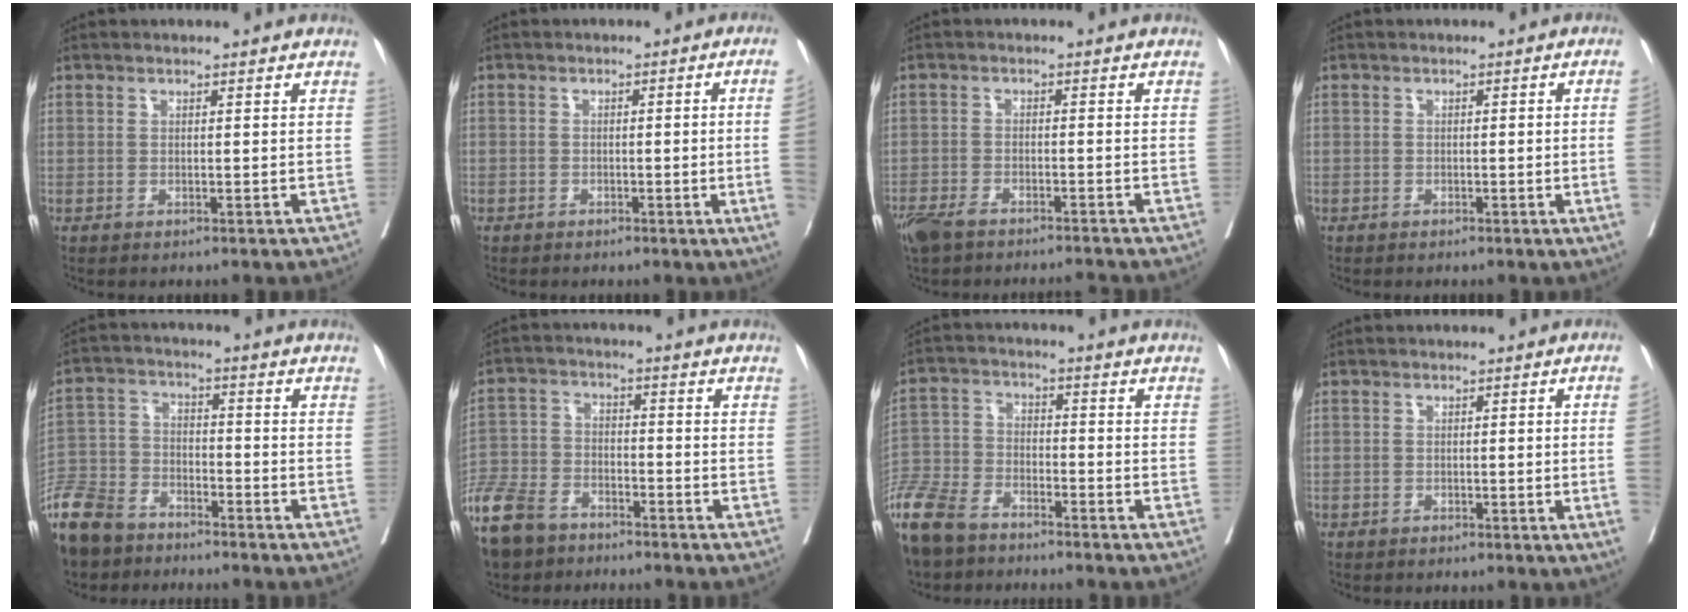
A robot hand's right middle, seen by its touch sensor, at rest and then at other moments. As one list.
[{"total": 5.1, "force": [-1.1, -0.2, 5.0], "torque": [-0.061, 0.003, -0.016]}, {"total": 7.4, "force": [-6.4, 1.3, 3.5], "torque": [-0.062, -0.010, -0.110]}, {"total": 2.7, "force": [-0.5, -0.3, 2.6], "torque": [-0.035, 0.005, -0.007]}, {"total": 16.1, "force": [-12.6, 7.9, 6.2], "torque": [-0.181, -0.015, -0.237]}, {"total": 13.0, "force": [-9.9, 6.2, 5.6], "torque": [-0.131, -0.021, -0.184]}, {"total": 14.7, "force": [-11.6, 6.1, 6.6], "torque": [-0.170, -0.024, -0.217]}, {"total": 3.4, "force": [-0.8, -0.1, 3.3], "torque": [-0.045, 0.006, -0.011]}]